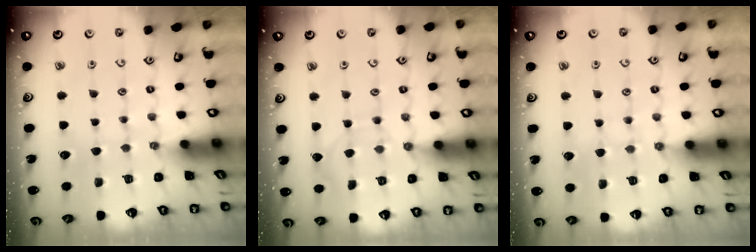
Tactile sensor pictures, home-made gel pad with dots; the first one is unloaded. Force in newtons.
{"total": 6.6, "press": 6.5, "slide": 0.7}
{"total": 5.4, "press": 5.4, "slide": 0.6}